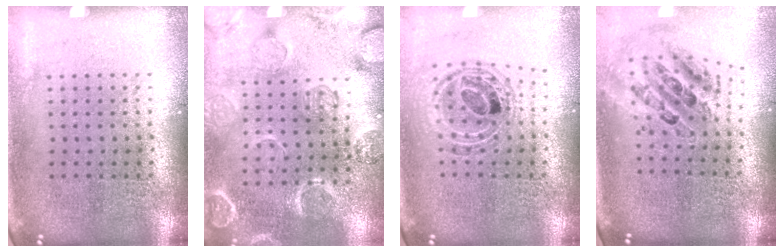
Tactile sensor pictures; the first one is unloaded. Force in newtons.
{"total": 2.3, "press": 2.2, "slide": 0.6}
{"total": 0.9, "press": 0.9, "slide": 0.2}
{"total": 1.1, "press": 1.0, "slide": 0.4}